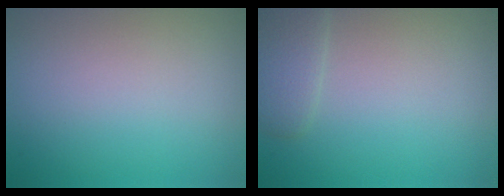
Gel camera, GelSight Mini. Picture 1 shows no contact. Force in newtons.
{"total": 2.1, "press": 2.0, "slide": 0.1}